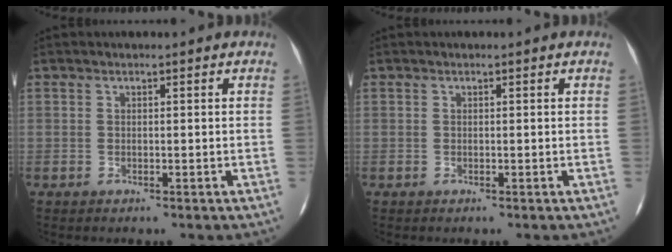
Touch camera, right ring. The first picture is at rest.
{"total": 0.0}